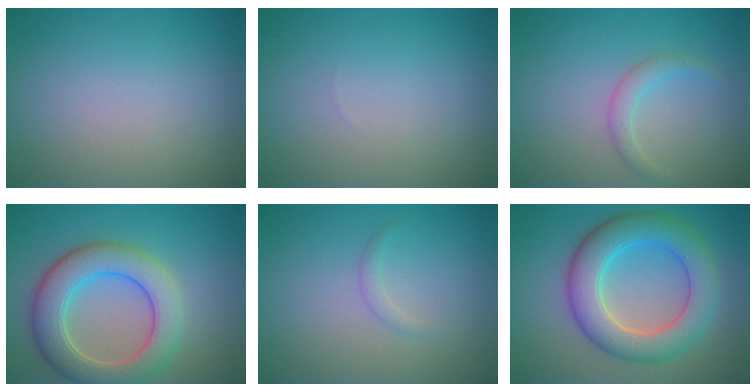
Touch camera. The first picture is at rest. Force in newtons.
{"total": 0.0}
{"total": 1.6, "press": 1.6, "slide": 0.1}
{"total": 7.2, "press": 7.2, "slide": 0.6}
{"total": 0.8, "press": 0.8, "slide": 0.1}
{"total": 7.5, "press": 7.5, "slide": 0.4}